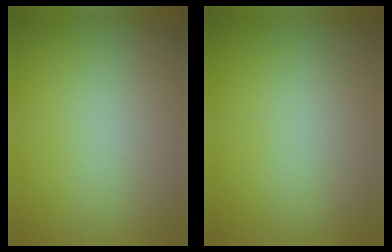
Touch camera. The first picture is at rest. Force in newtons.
{"total": 0.0}